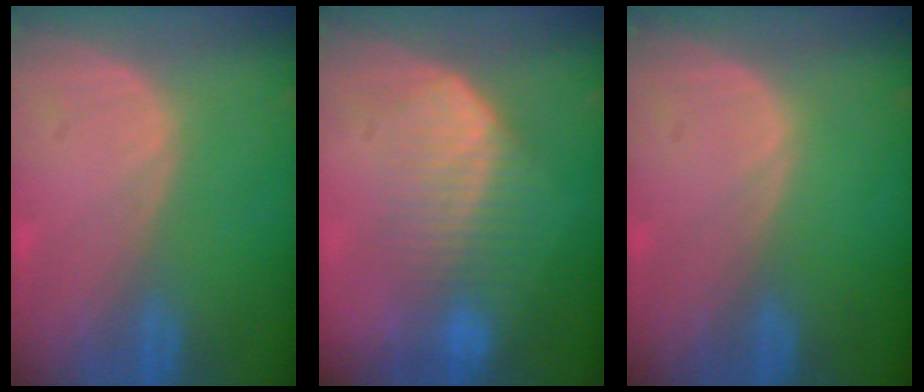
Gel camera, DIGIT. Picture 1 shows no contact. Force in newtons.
{"total": 6.9, "press": 6.7, "slide": 1.4}
{"total": 0.0}